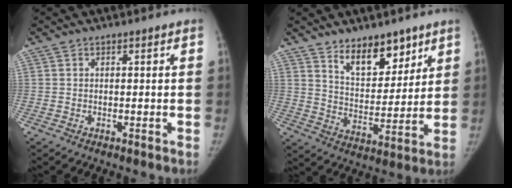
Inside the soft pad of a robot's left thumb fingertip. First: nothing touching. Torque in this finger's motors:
{"motor_torque": [0.74, 0.82, 0.12, 0.05, 0.03]}